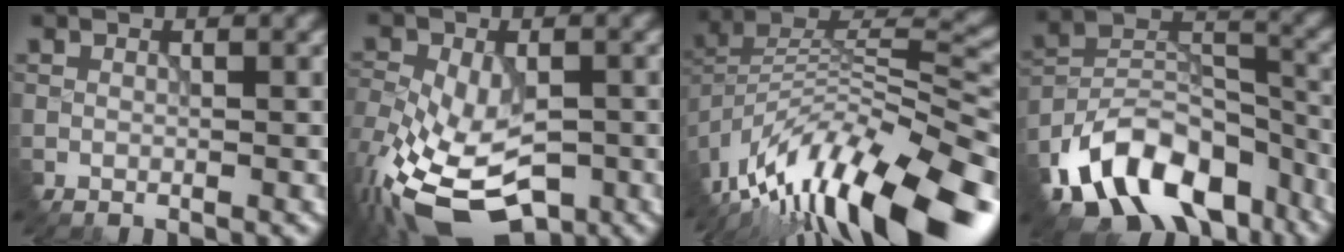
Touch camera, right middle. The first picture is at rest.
{"total": 11.5, "force": [-5.6, 6.6, 7.5], "torque": [-0.154, -0.040, -0.087]}
{"total": 15.4, "force": [-9.8, 5.3, 10.7], "torque": [-0.210, 0.019, -0.162]}
{"total": 12.6, "force": [-8.0, 7.4, 6.2], "torque": [-0.124, 0.003, -0.140]}